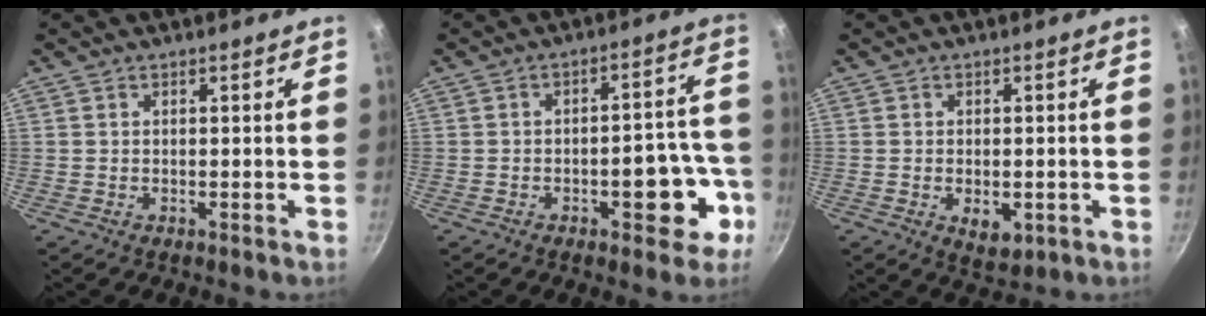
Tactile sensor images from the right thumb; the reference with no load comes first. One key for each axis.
{"total": 10.6, "fx": -4.2, "fy": 5.1, "fz": 8.2, "tx": -0.061, "ty": 0.045, "tz": -0.051}
{"total": 4.9, "fx": -1.3, "fy": 2.9, "fz": 3.7, "tx": -0.048, "ty": -0.005, "tz": -0.010}